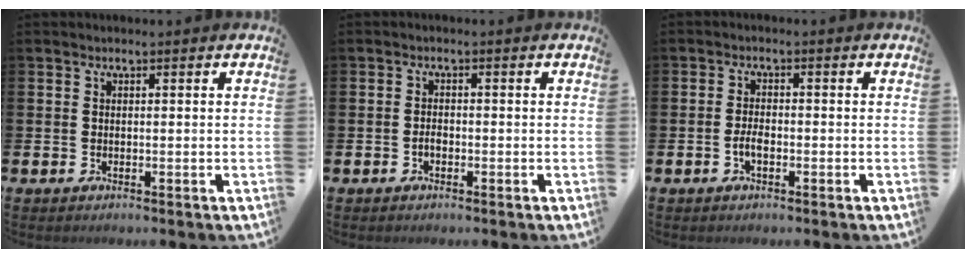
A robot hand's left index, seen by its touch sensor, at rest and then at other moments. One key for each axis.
{"total": 1.2, "fx": -0.5, "fy": 0.7, "fz": 0.8, "tx": -0.014, "ty": 0.001, "tz": -0.011}
{"total": 2.2, "fx": -0.7, "fy": 1.0, "fz": 1.8, "tx": -0.033, "ty": 0.001, "tz": -0.014}